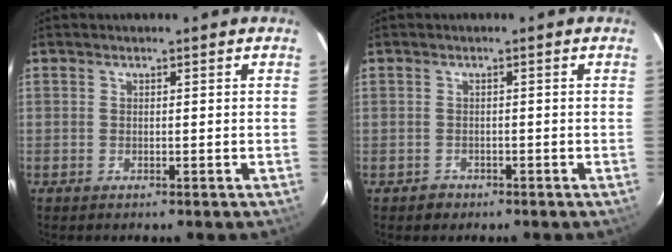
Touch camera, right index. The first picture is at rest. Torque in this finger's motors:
{"motor_torque": [-0.81, -0.35, -0.67, -0.21]}